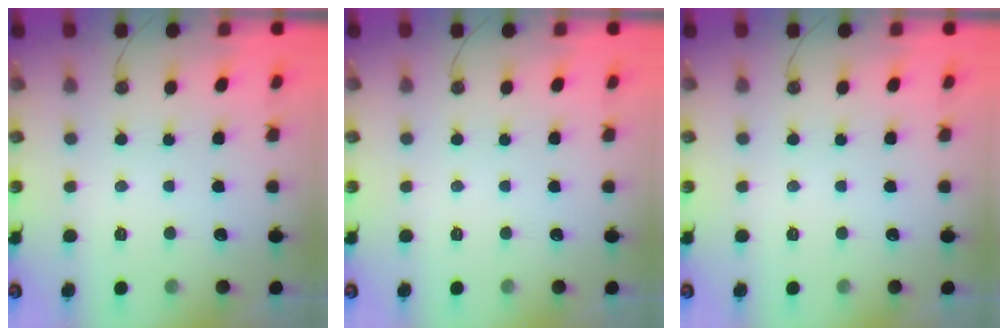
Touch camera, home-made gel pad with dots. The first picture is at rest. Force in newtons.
{"total": 0.0}
{"total": 0.0}